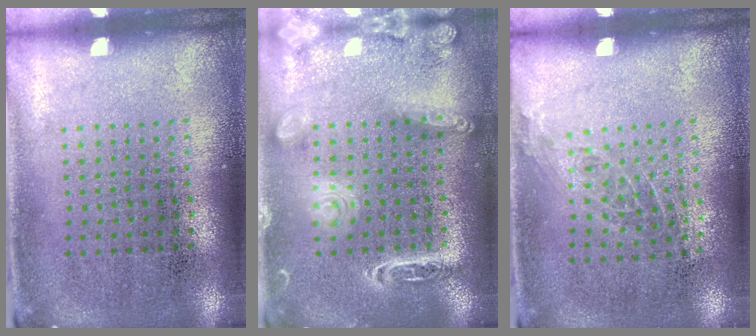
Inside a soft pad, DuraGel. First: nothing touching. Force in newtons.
{"total": 2.0, "press": 1.9, "slide": 0.1}
{"total": 0.9, "press": 0.7, "slide": 0.6}